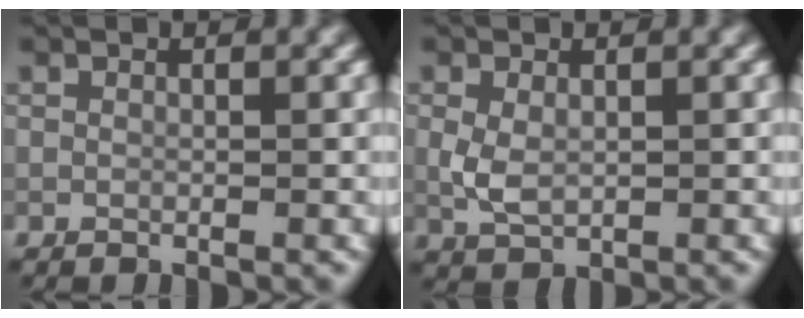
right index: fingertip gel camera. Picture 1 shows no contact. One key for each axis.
{"total": 2.5, "fx": 0.0, "fy": 1.6, "fz": 1.9, "tx": -0.049, "ty": -0.003, "tz": 0.004}